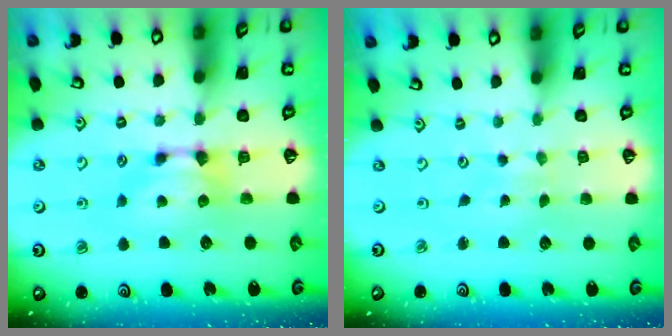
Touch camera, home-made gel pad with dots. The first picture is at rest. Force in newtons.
{"total": 5.1, "press": 5.1, "slide": 0.2}